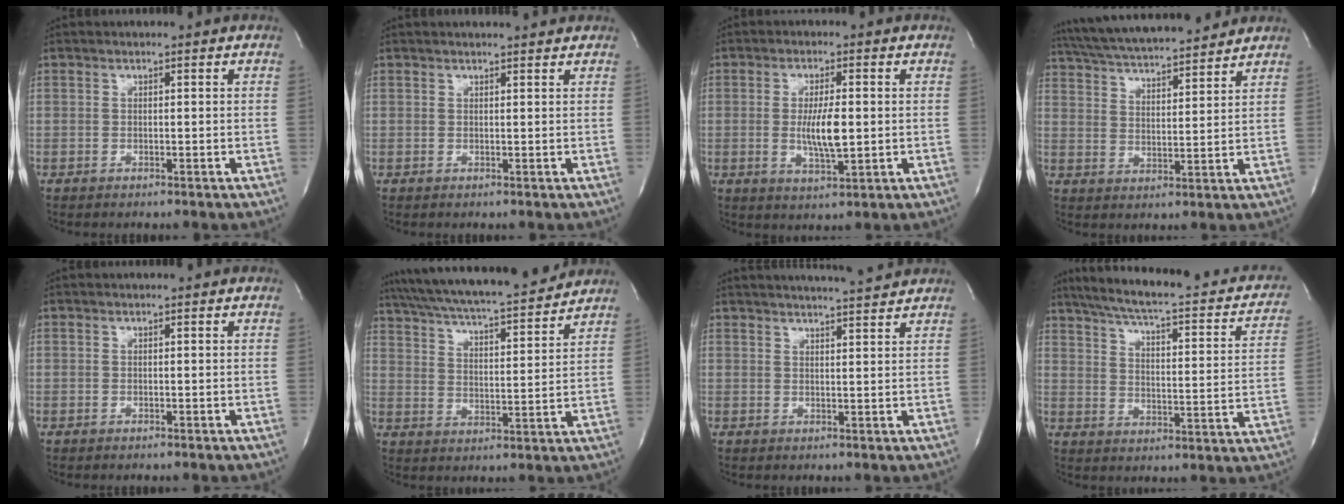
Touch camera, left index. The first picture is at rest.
{"total": 3.1, "force": [3.0, 0.0, 0.8], "torque": [-0.015, 0.009, 0.034]}
{"total": 6.1, "force": [-0.2, 1.1, 6.0], "torque": [-0.115, -0.011, -0.002]}
{"total": 17.2, "force": [15.6, 2.0, 6.9], "torque": [-0.129, 0.031, 0.249]}
{"total": 0.0}
{"total": 19.7, "force": [17.7, 1.9, 8.4], "torque": [-0.153, 0.014, 0.266]}
{"total": 8.7, "force": [8.1, -0.3, 2.9], "torque": [-0.051, 0.009, 0.105]}
{"total": 25.0, "force": [20.1, 5.4, 13.9], "torque": [-0.202, 0.004, 0.249]}